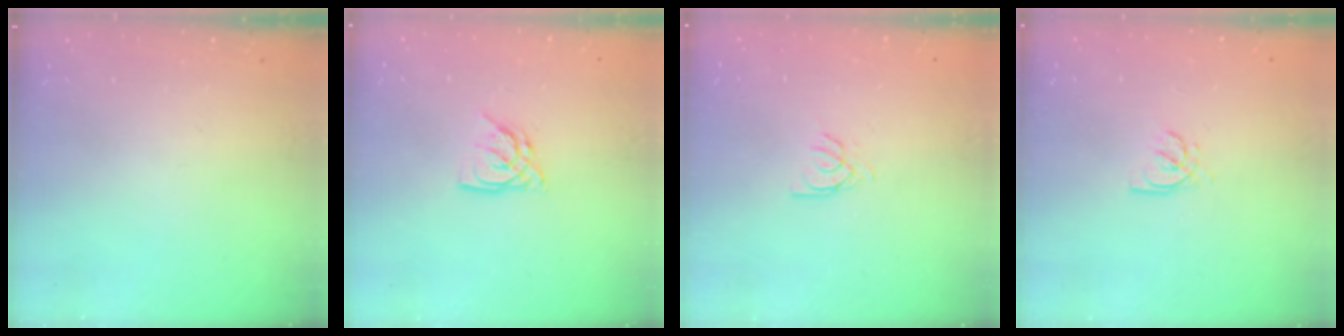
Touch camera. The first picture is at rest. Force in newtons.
{"total": 6.8, "press": 6.8, "slide": 0.5}
{"total": 2.7, "press": 2.7, "slide": 0.2}
{"total": 1.6, "press": 1.6, "slide": 0.3}